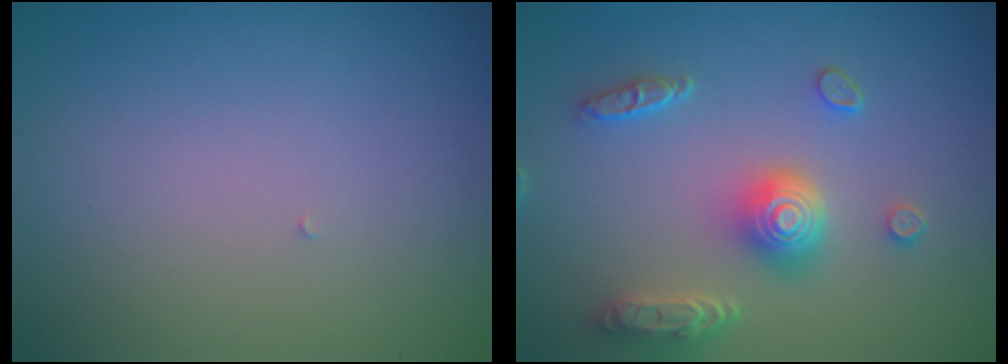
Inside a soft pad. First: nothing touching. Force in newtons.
{"total": 5.0, "press": 4.0, "slide": 3.0}